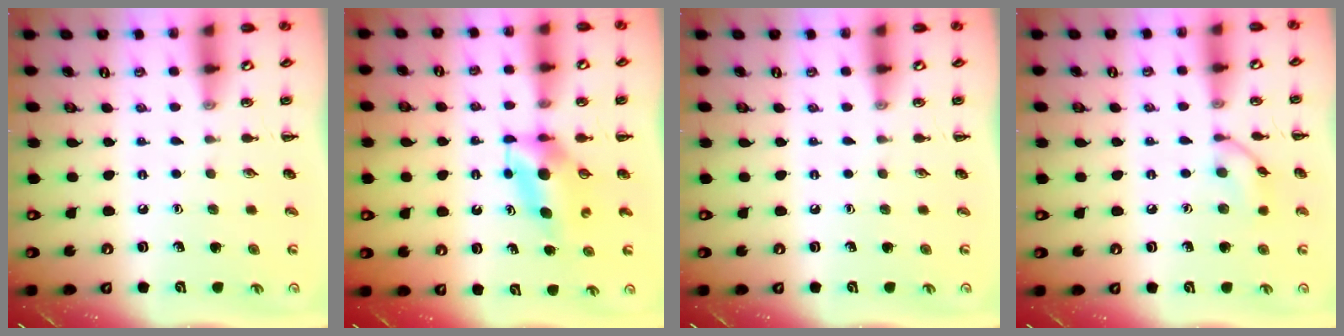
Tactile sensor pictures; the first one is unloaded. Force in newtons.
{"total": 6.2, "press": 6.1, "slide": 0.8}
{"total": 0.0}
{"total": 8.0, "press": 8.0, "slide": 0.7}